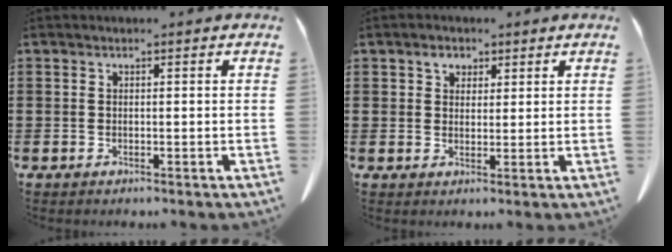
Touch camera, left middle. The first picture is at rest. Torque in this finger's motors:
{"motor_torque": [0.08, -0.03, 0.02, 0.00]}